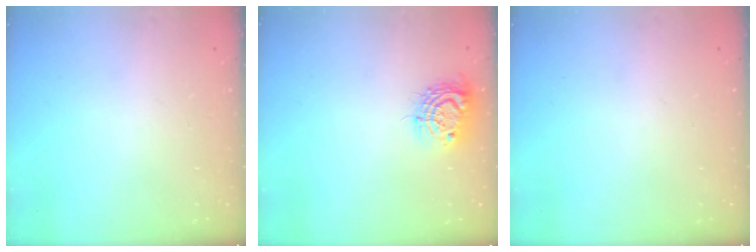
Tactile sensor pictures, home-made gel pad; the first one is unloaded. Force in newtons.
{"total": 10.3, "press": 10.3, "slide": 0.7}
{"total": 0.0}